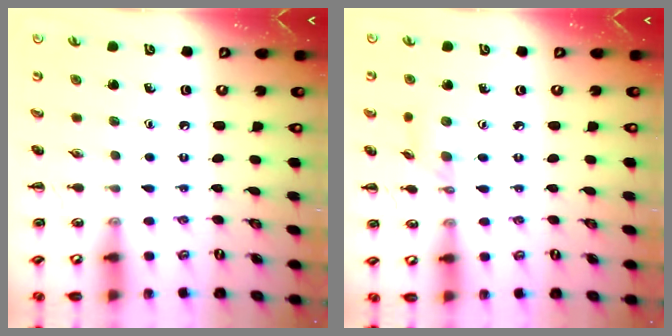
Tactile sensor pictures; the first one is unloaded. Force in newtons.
{"total": 3.5, "press": 3.4, "slide": 1.0}